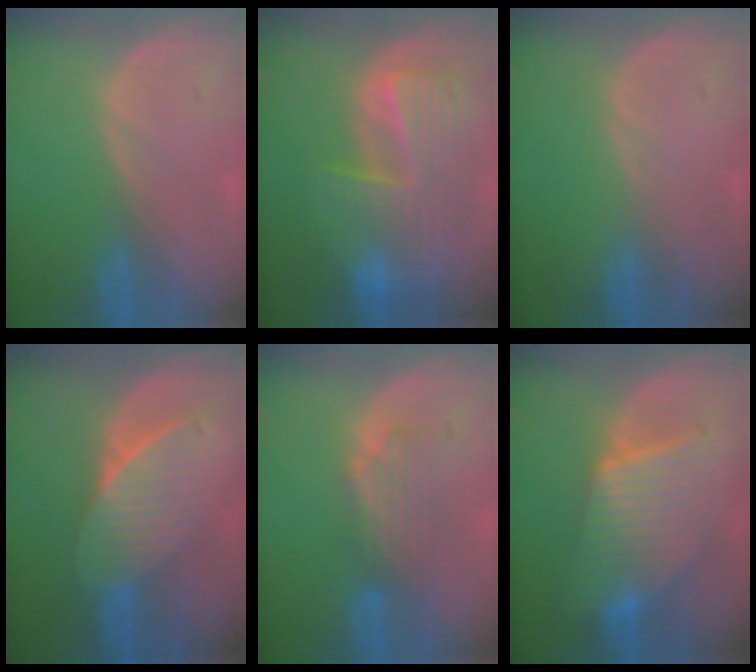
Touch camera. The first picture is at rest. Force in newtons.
{"total": 10.2, "press": 8.9, "slide": 5.0}
{"total": 0.0}
{"total": 7.3, "press": 6.7, "slide": 2.9}
{"total": 4.4, "press": 3.8, "slide": 2.2}
{"total": 8.9, "press": 8.9, "slide": 0.5}